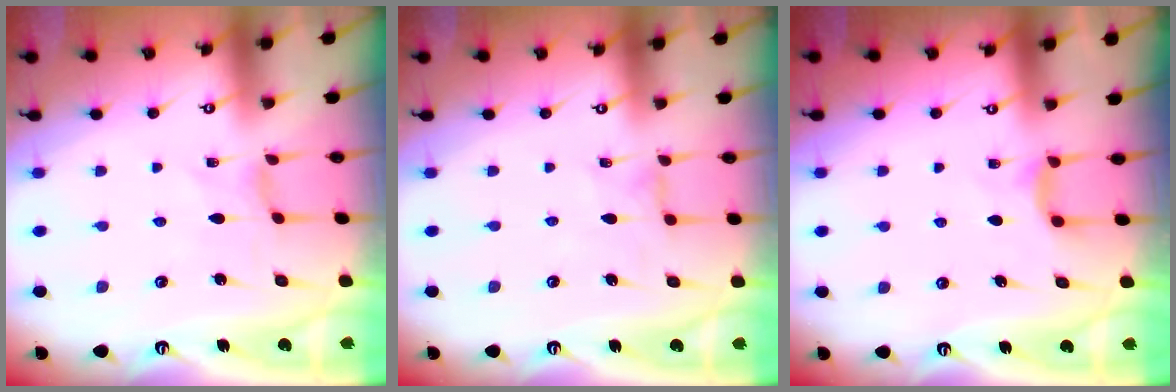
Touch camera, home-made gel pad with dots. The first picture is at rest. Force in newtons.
{"total": 0.6, "press": 0.6, "slide": 0.3}
{"total": 5.9, "press": 5.9, "slide": 0.8}